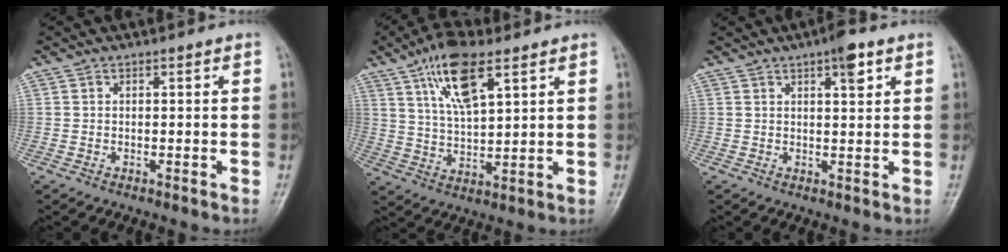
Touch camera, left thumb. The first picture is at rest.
{"total": 11.8, "force": [6.3, 4.2, 9.0], "torque": [-0.155, -0.021, 0.121]}
{"total": 4.6, "force": [2.4, 1.4, 3.6], "torque": [-0.046, -0.007, 0.034]}